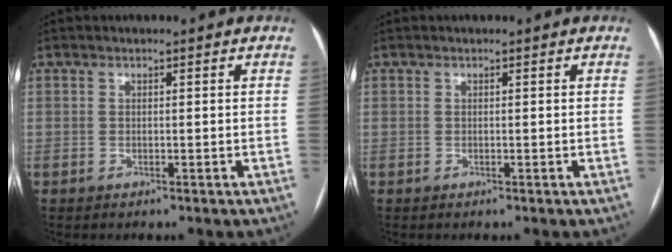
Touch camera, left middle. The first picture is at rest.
{"total": 0.0}